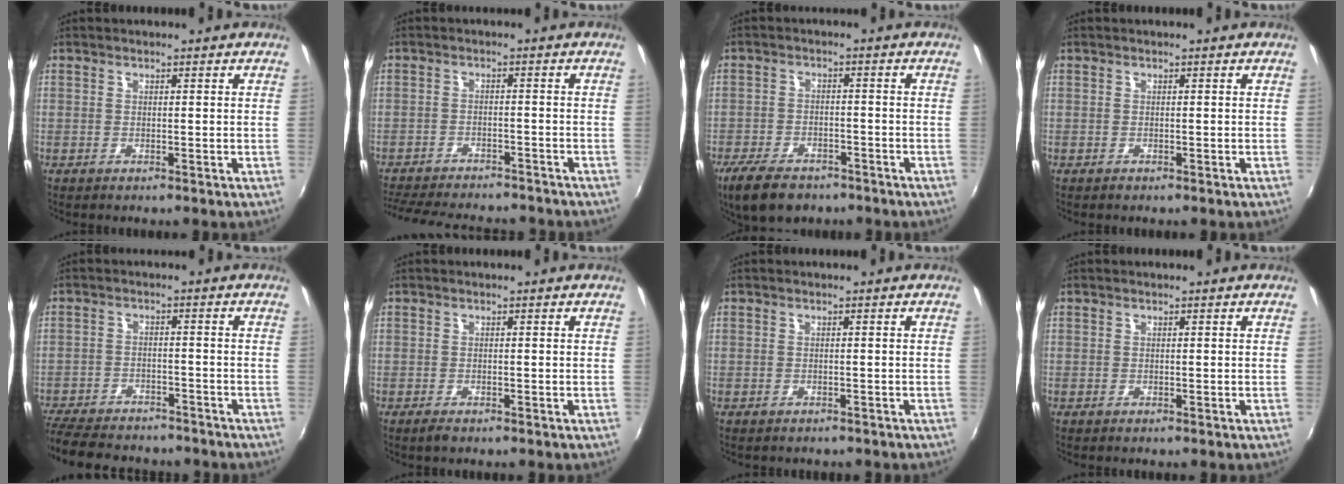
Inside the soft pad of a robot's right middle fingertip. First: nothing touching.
{"total": 15.9, "force": [-14.0, 4.1, 6.4], "torque": [-0.142, -0.019, -0.202]}
{"total": 10.4, "force": [-7.5, 4.9, 5.2], "torque": [-0.131, -0.019, -0.131]}
{"total": 0.0}
{"total": 16.8, "force": [-14.1, 6.0, 7.0], "torque": [-0.166, -0.020, -0.210]}
{"total": 1.4, "force": [-1.0, 0.6, 0.7], "torque": [-0.015, -0.006, -0.020]}
{"total": 1.8, "force": [-1.6, 0.7, 0.5], "torque": [-0.015, -0.010, -0.021]}
{"total": 0.0}